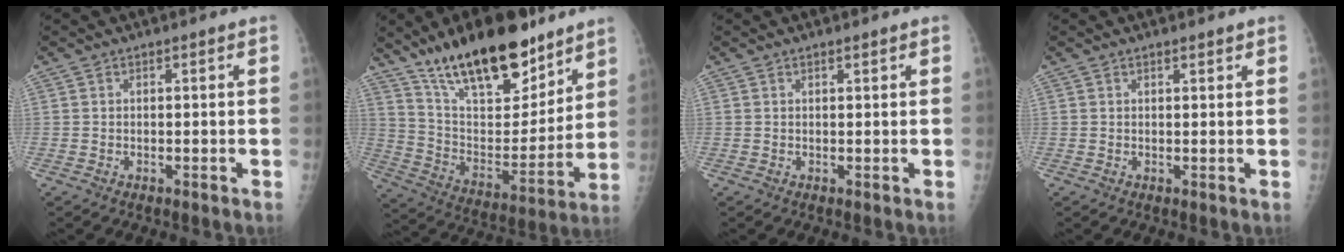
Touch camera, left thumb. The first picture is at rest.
{"total": 24.2, "force": [17.3, 9.3, 14.1], "torque": [-0.190, -0.078, 0.292]}
{"total": 0.7, "force": [0.5, 0.2, 0.4], "torque": [-0.007, -0.002, 0.008]}
{"total": 1.0, "force": [0.8, 0.4, 0.5], "torque": [-0.006, -0.004, 0.011]}